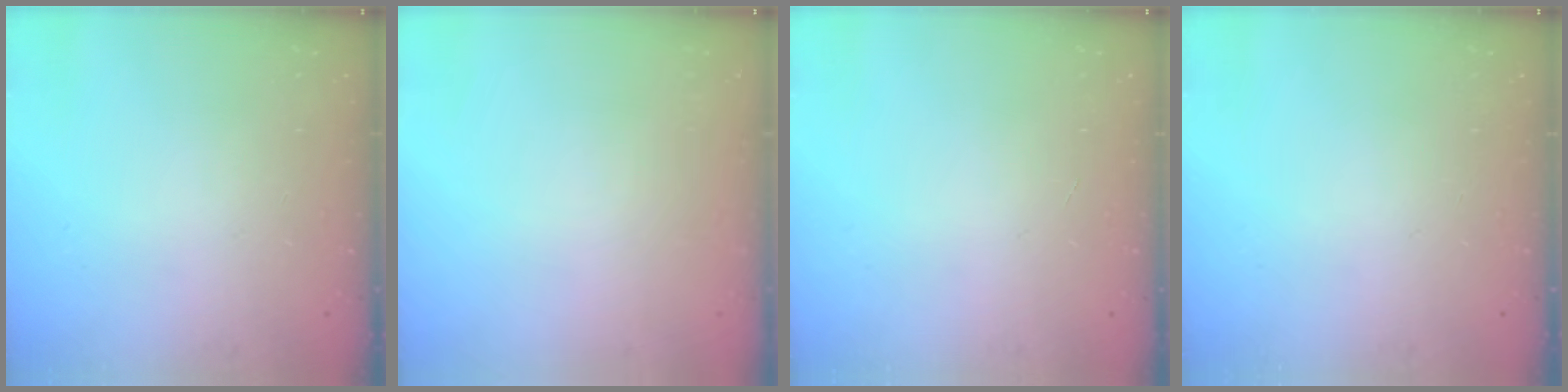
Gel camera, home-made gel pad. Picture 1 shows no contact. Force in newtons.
{"total": 0.0}
{"total": 0.0}
{"total": 0.0}